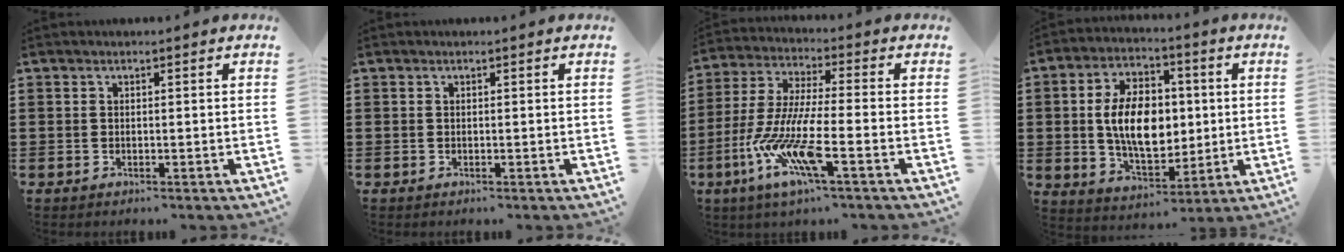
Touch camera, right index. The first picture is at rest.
{"total": 0.0}
{"total": 11.5, "force": [-5.5, 2.0, 9.9], "torque": [-0.236, -0.015, -0.114]}
{"total": 10.7, "force": [0.5, 6.6, 8.4], "torque": [-0.161, 0.006, 0.004]}